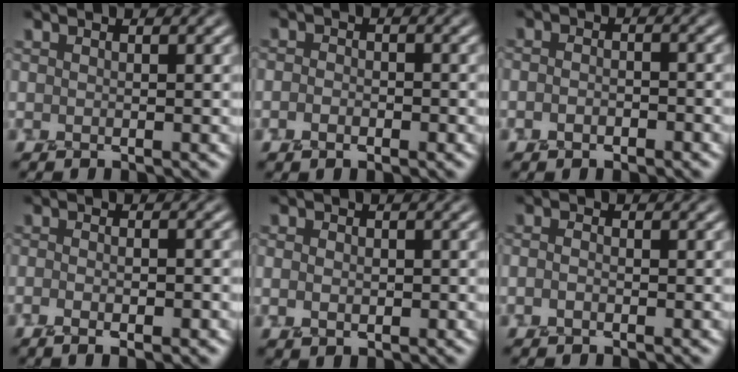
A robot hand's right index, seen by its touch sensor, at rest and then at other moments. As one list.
[{"total": 1.8, "force": [-0.6, 1.3, 1.1], "torque": [-0.004, 0.001, -0.014]}, {"total": 1.7, "force": [-0.8, 1.1, 1.1], "torque": [-0.012, 0.004, -0.015]}, {"total": 3.8, "force": [-1.2, 1.6, 3.2], "torque": [-0.027, 0.003, -0.017]}, {"total": 2.2, "force": [0.1, 1.8, 1.3], "torque": [-0.011, 0.005, -0.002]}, {"total": 1.0, "force": [-0.3, 0.6, 0.7], "torque": [-0.012, 0.005, -0.008]}]